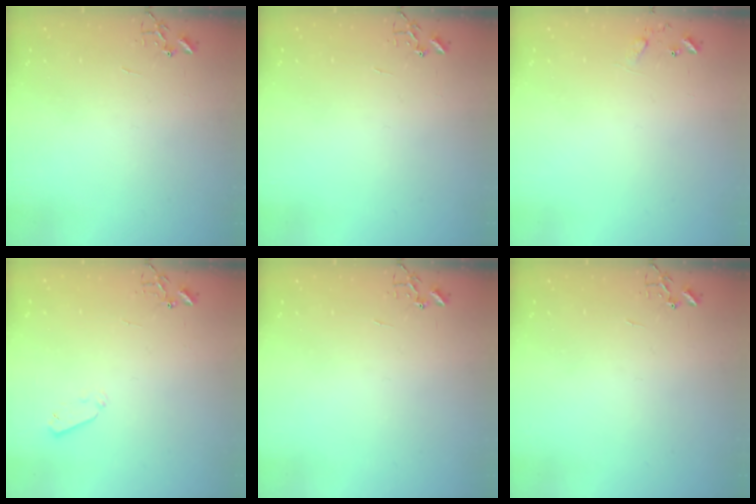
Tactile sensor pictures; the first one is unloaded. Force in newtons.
{"total": 0.0}
{"total": 8.0, "press": 8.0, "slide": 0.4}
{"total": 4.1, "press": 4.0, "slide": 0.8}
{"total": 0.0}
{"total": 0.0}